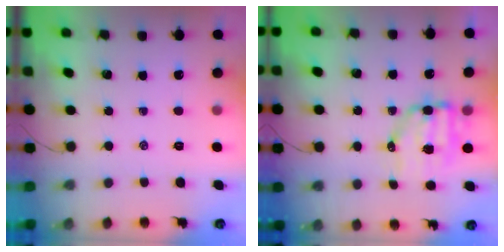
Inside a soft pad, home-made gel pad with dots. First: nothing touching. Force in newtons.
{"total": 8.0, "press": 7.8, "slide": 1.8}